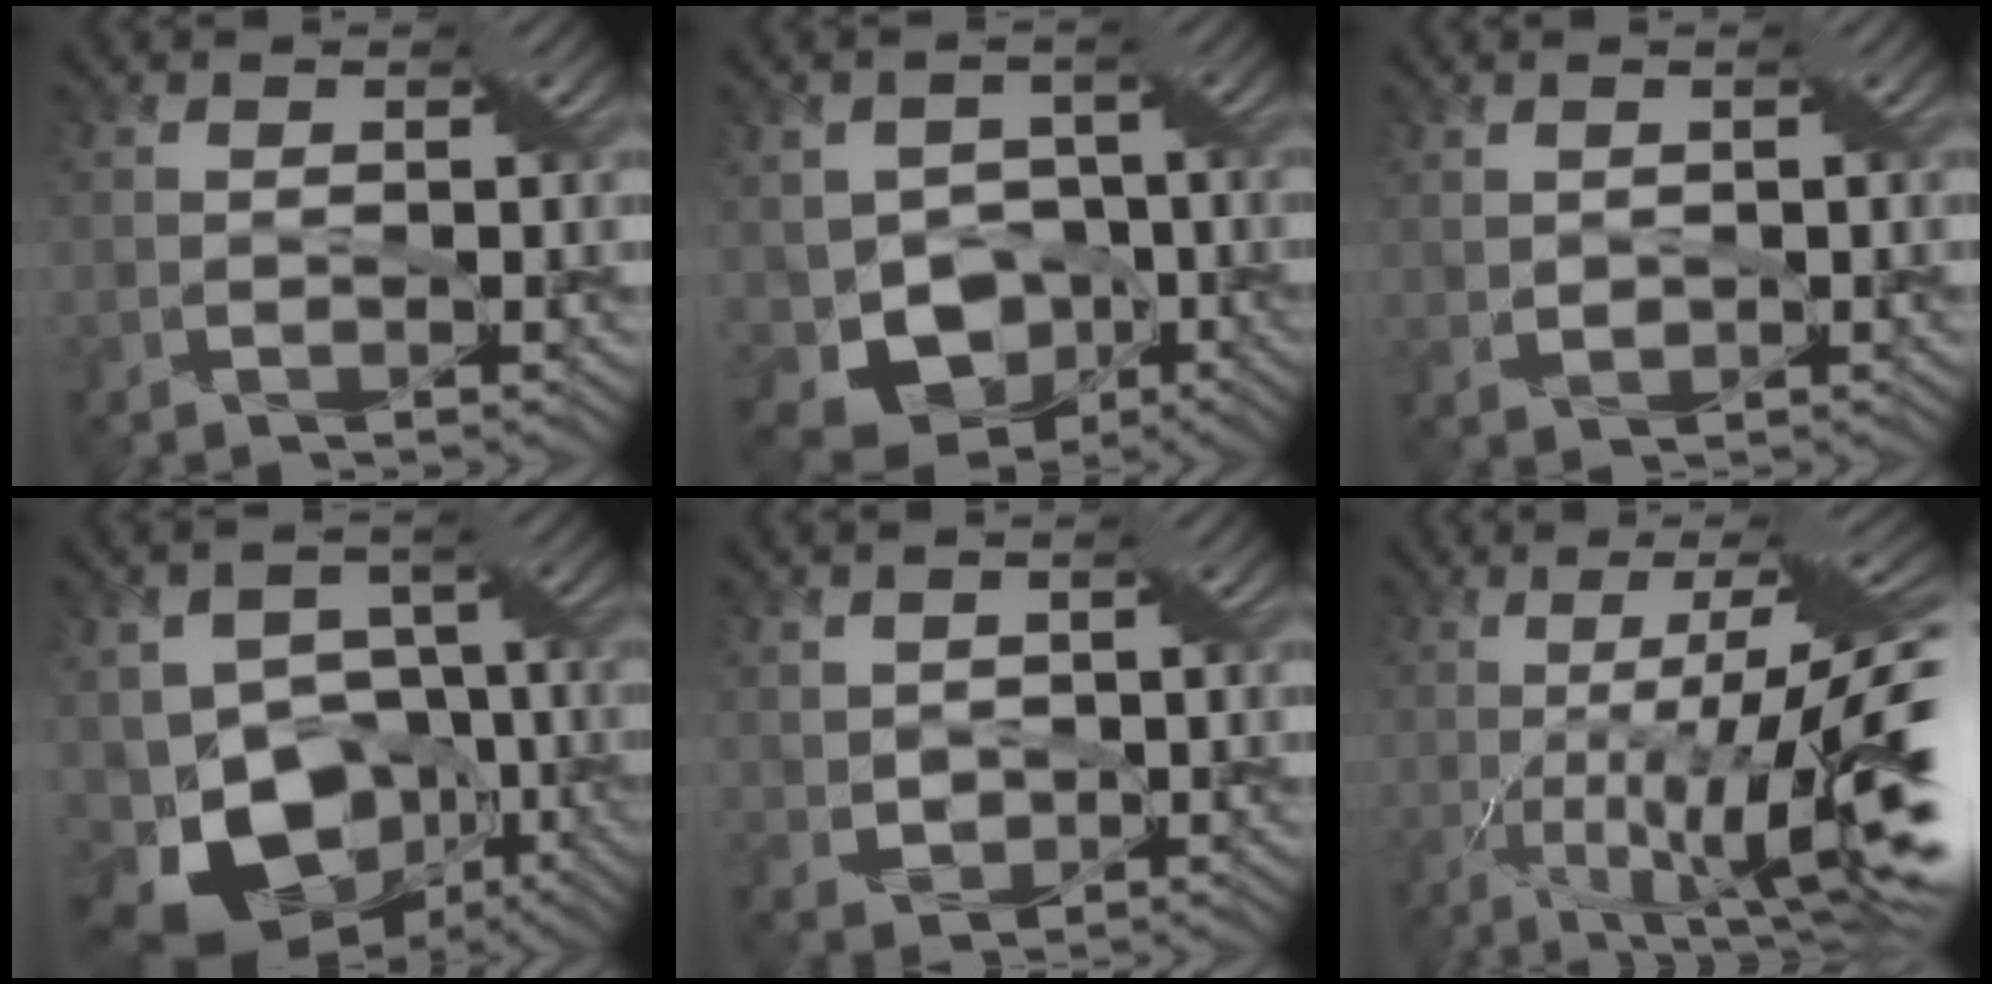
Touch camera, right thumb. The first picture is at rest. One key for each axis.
{"total": 9.4, "fx": -3.4, "fy": 7.8, "fz": 4.0, "tx": -0.111, "ty": -0.023, "tz": -0.056}
{"total": 1.0, "fx": 0.8, "fy": 0.5, "fz": 0.3, "tx": -0.029, "ty": -0.005, "tz": 0.026}
{"total": 15.3, "fx": -7.7, "fy": 10.3, "fz": 8.3, "tx": -0.202, "ty": -0.006, "tz": -0.104}
{"total": 2.1, "fx": 1.0, "fy": 1.7, "fz": 0.8, "tx": -0.049, "ty": -0.011, "tz": 0.024}
{"total": 15.4, "fx": -1.8, "fy": 1.7, "fz": 15.2, "tx": -0.244, "ty": 0.002, "tz": -0.012}